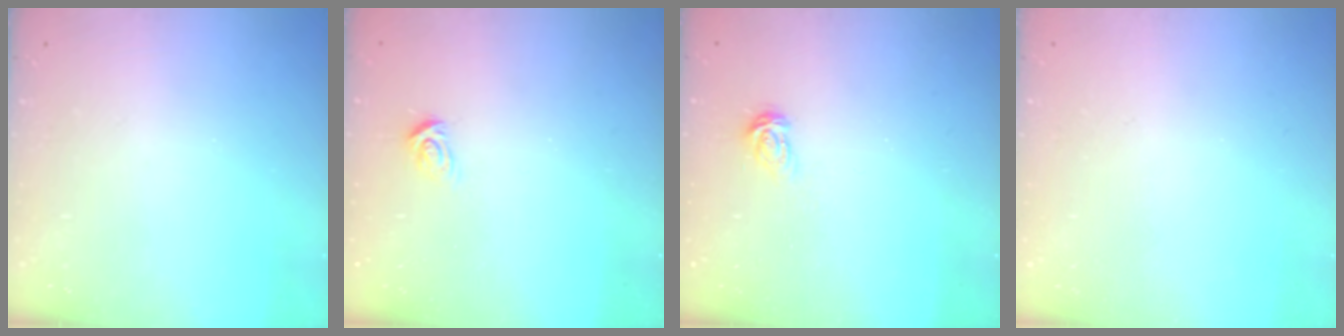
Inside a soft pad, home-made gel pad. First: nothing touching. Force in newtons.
{"total": 3.6, "press": 3.6, "slide": 0.3}
{"total": 3.6, "press": 3.6, "slide": 0.3}
{"total": 0.0}